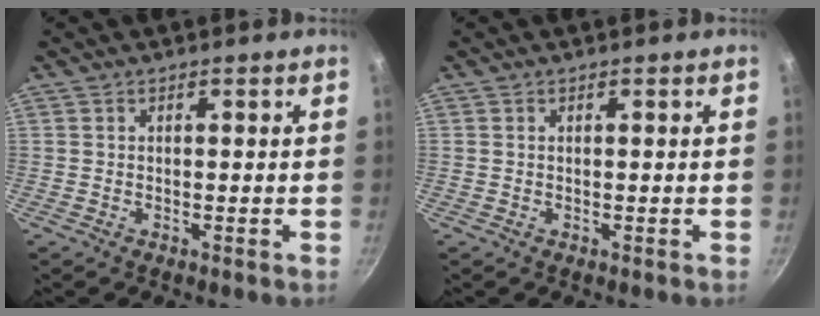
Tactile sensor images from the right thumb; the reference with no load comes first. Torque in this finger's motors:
{"motor_torque": [0.14, 0.02, -0.33, -0.04, 0.02]}